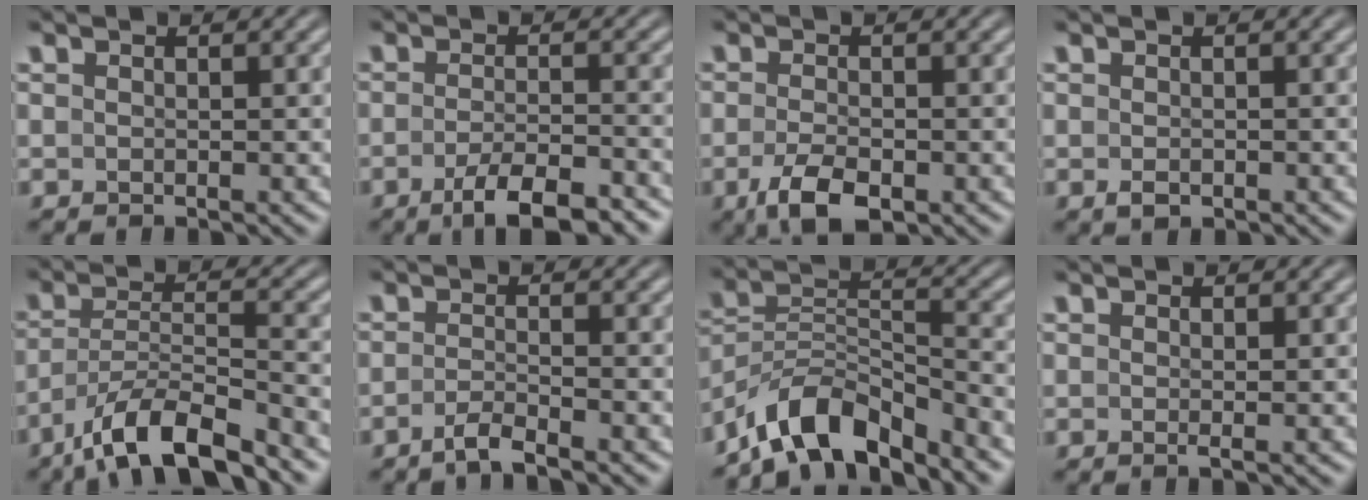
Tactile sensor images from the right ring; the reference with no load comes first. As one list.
[{"total": 5.3, "force": [-3.9, 0.9, 3.5], "torque": [-0.053, -0.010, -0.058]}, {"total": 4.3, "force": [-2.7, 1.7, 2.9], "torque": [-0.054, -0.017, -0.036]}, {"total": 1.0, "force": [-0.8, 0.3, 0.6], "torque": [-0.010, -0.010, -0.004]}, {"total": 6.7, "force": [-4.5, 2.5, 4.2], "torque": [-0.075, -0.022, -0.064]}, {"total": 2.4, "force": [-2.1, -0.3, 1.1], "torque": [-0.018, -0.002, -0.037]}, {"total": 8.0, "force": [-5.4, 4.1, 4.2], "torque": [-0.085, -0.030, -0.077]}, {"total": 0.5, "force": [0.0, -0.3, 0.5], "torque": [-0.009, -0.002, 0.000]}]